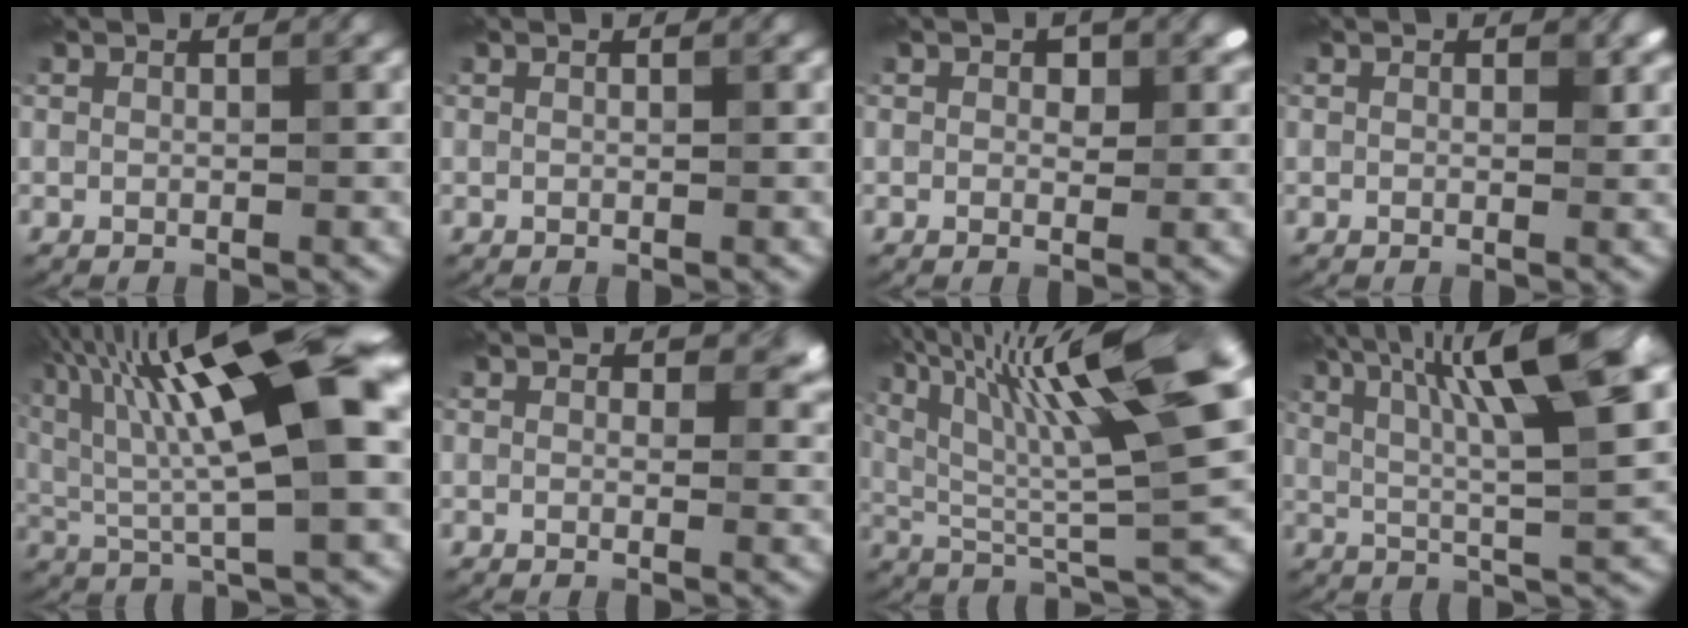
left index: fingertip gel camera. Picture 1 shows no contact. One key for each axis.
{"total": 0.0}
{"total": 1.7, "fx": 0.6, "fy": 1.2, "fz": 1.0, "tx": -0.011, "ty": -0.003, "tz": 0.007}
{"total": 1.0, "fx": 0.4, "fy": 0.7, "fz": 0.6, "tx": -0.003, "ty": -0.004, "tz": 0.004}
{"total": 15.3, "fx": 4.2, "fy": 3.9, "fz": 14.2, "tx": -0.233, "ty": 0.026, "tz": 0.063}
{"total": 2.6, "fx": 1.1, "fy": 1.6, "fz": 1.7, "tx": -0.015, "ty": -0.004, "tz": 0.011}
{"total": 14.3, "fx": 5.8, "fy": 2.8, "fz": 12.8, "tx": -0.211, "ty": 0.019, "tz": 0.098}
{"total": 12.7, "fx": 5.4, "fy": 2.5, "fz": 11.2, "tx": -0.167, "ty": 0.020, "tz": 0.088}